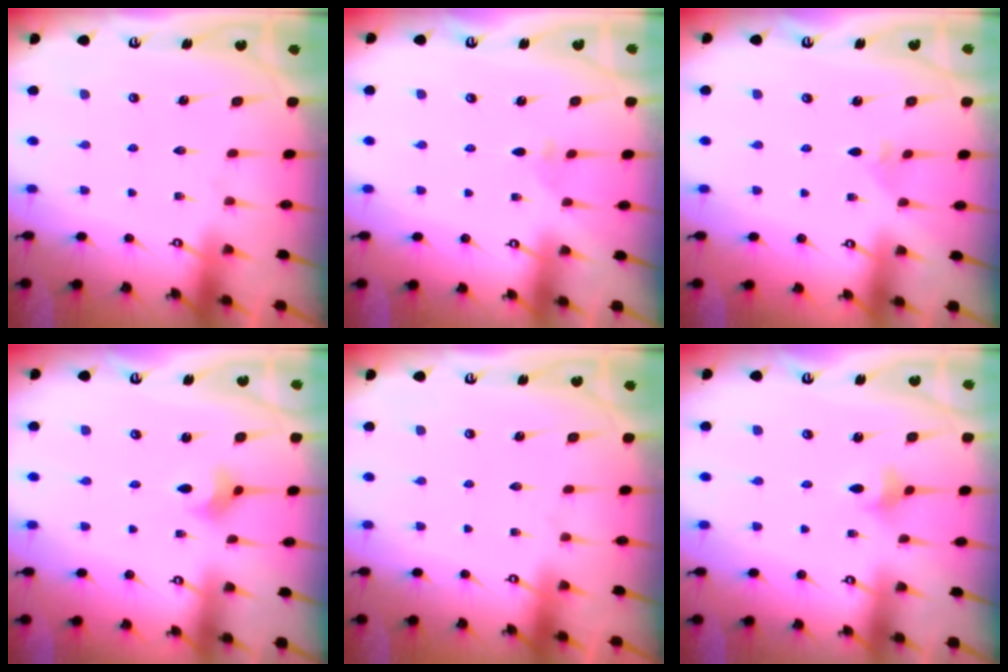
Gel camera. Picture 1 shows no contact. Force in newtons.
{"total": 1.8, "press": 1.8, "slide": 0.3}
{"total": 1.5, "press": 1.5, "slide": 0.4}
{"total": 2.9, "press": 2.9, "slide": 0.4}
{"total": 0.0}
{"total": 2.9, "press": 2.9, "slide": 0.6}